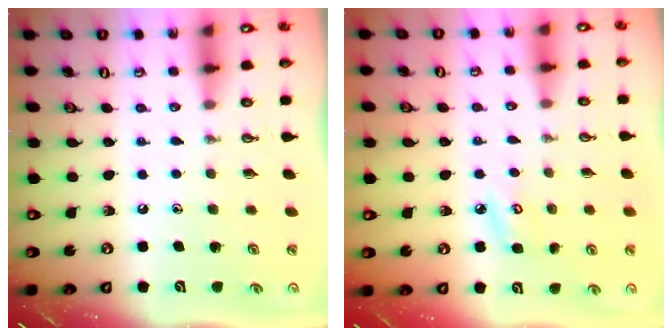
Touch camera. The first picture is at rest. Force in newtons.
{"total": 5.4, "press": 5.4, "slide": 0.8}